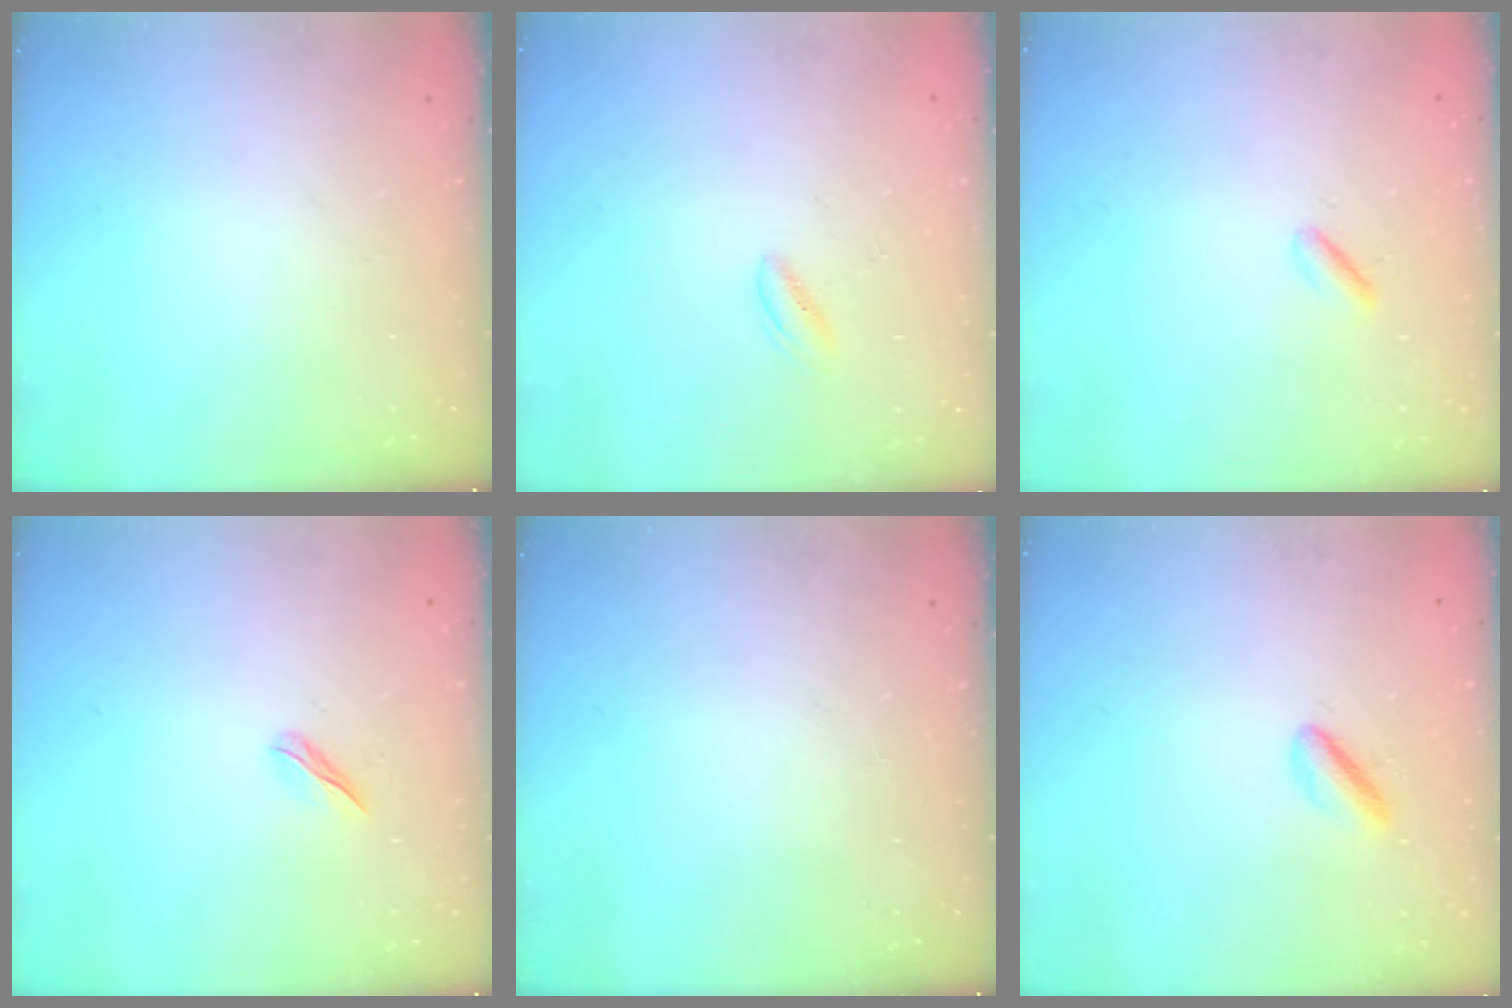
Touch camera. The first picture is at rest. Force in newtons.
{"total": 1.5, "press": 1.4, "slide": 0.3}
{"total": 1.1, "press": 0.9, "slide": 0.7}
{"total": 2.5, "press": 2.4, "slide": 0.8}
{"total": 0.0}
{"total": 2.5, "press": 2.5, "slide": 0.3}